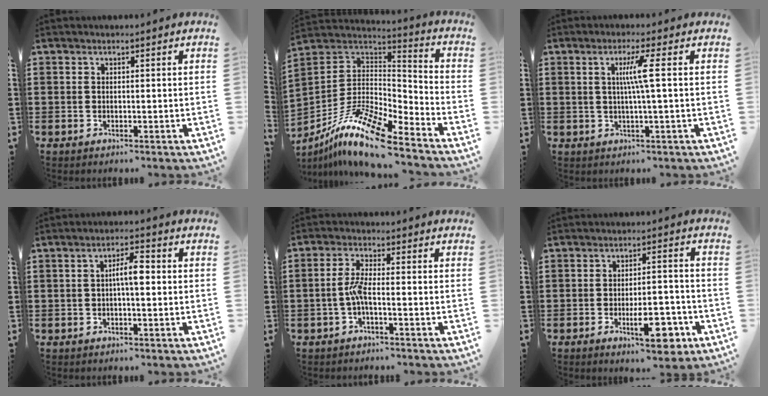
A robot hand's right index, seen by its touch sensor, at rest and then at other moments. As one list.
[{"total": 13.6, "force": [-10.0, 2.5, 8.8], "torque": [-0.180, 0.016, -0.194]}, {"total": 4.6, "force": [0.6, -0.6, 4.6], "torque": [-0.088, -0.006, 0.004]}, {"total": 4.3, "force": [0.0, 1.1, 4.1], "torque": [-0.077, 0.009, -0.004]}, {"total": 3.9, "force": [-1.4, 0.6, 3.6], "torque": [-0.088, -0.007, -0.034]}, {"total": 8.6, "force": [-3.8, 3.0, 7.1], "torque": [-0.115, 0.006, -0.060]}]